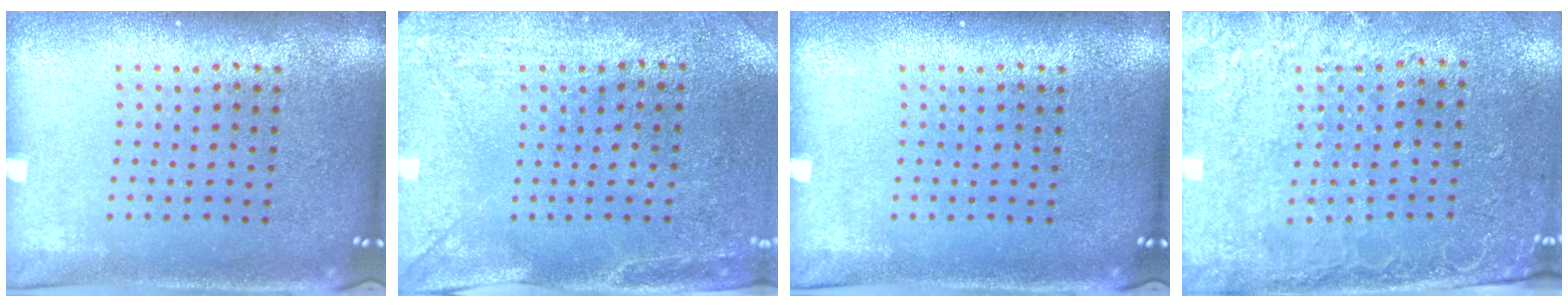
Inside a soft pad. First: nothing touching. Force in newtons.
{"total": 3.0, "press": 2.4, "slide": 1.8}
{"total": 0.0}
{"total": 2.5, "press": 2.0, "slide": 1.5}